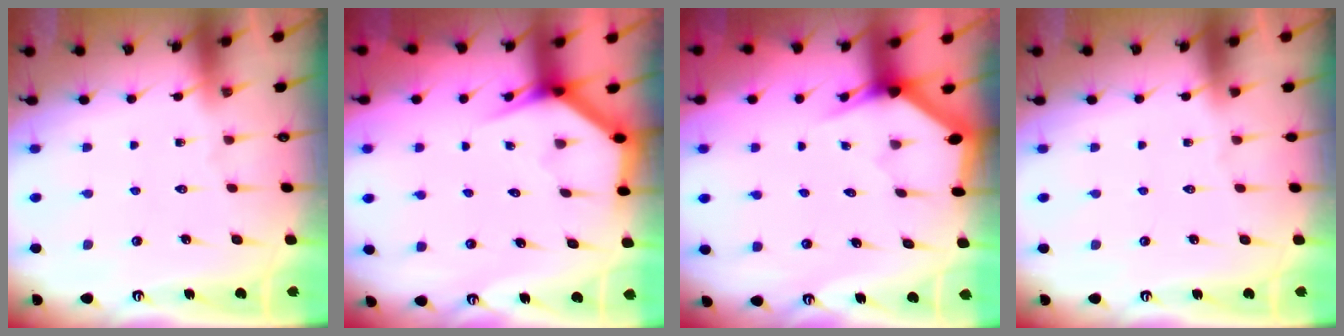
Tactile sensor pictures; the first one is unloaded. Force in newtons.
{"total": 3.4, "press": 3.4, "slide": 0.3}
{"total": 3.1, "press": 3.1, "slide": 0.1}
{"total": 0.0}